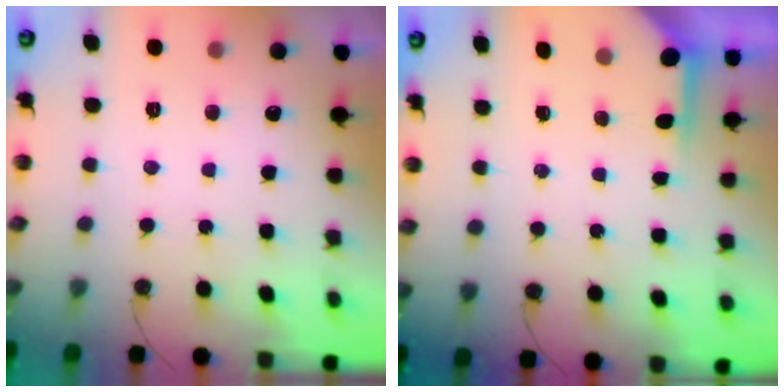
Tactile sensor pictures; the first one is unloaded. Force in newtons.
{"total": 3.9, "press": 3.9, "slide": 0.3}